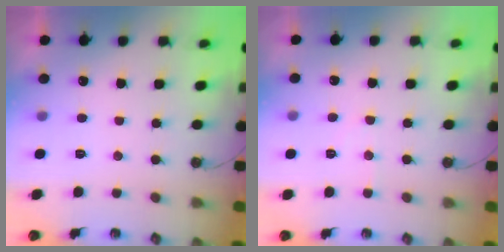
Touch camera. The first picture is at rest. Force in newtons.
{"total": 4.3, "press": 4.2, "slide": 0.6}